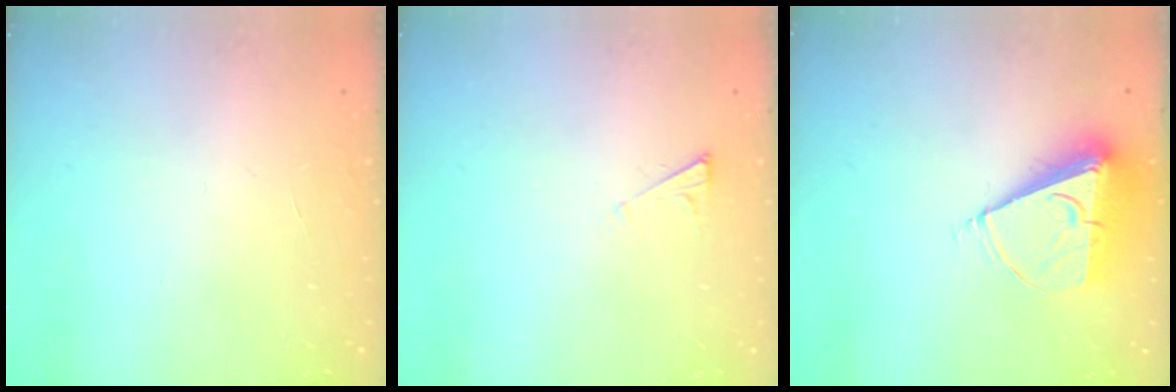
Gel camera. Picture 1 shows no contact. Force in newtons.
{"total": 2.3, "press": 2.2, "slide": 0.4}
{"total": 10.3, "press": 10.3, "slide": 1.0}